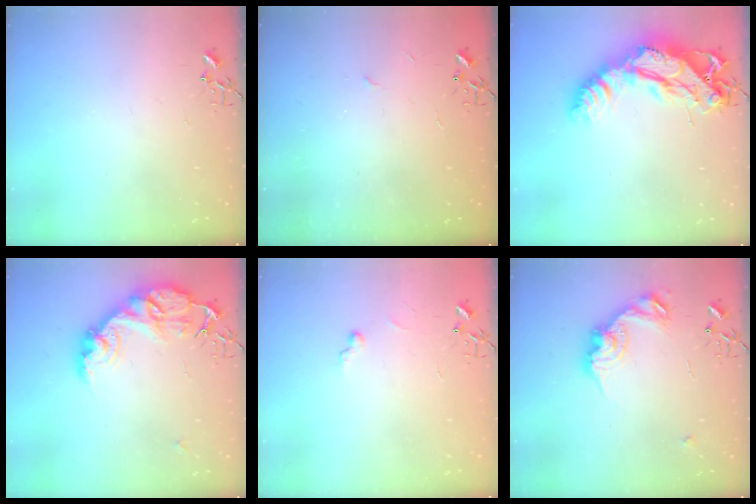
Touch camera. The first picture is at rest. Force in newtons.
{"total": 2.3, "press": 2.3, "slide": 0.4}
{"total": 21.4, "press": 21.3, "slide": 2.1}
{"total": 16.8, "press": 16.8, "slide": 1.3}
{"total": 5.2, "press": 5.2, "slide": 0.5}
{"total": 13.8, "press": 13.8, "slide": 0.4}